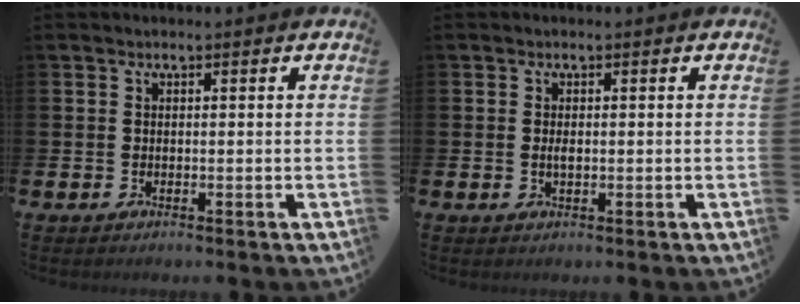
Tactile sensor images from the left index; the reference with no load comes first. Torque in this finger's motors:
{"motor_torque": [0.36, 0.26, 0.02, 0.00]}